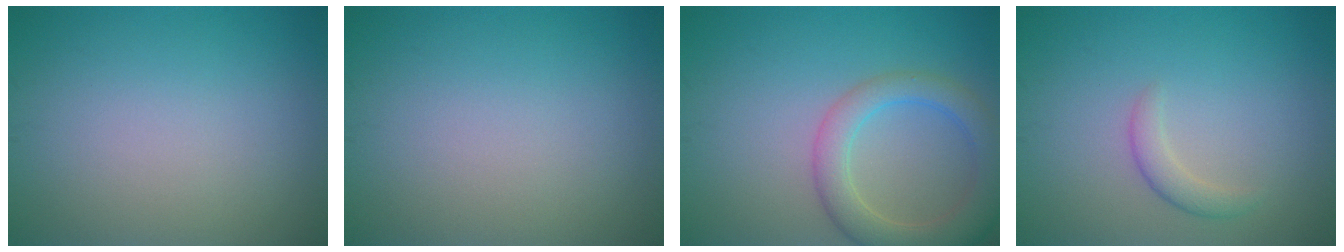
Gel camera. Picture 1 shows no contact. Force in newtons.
{"total": 0.0}
{"total": 5.0, "press": 5.0, "slide": 0.3}
{"total": 1.7, "press": 1.7, "slide": 0.1}